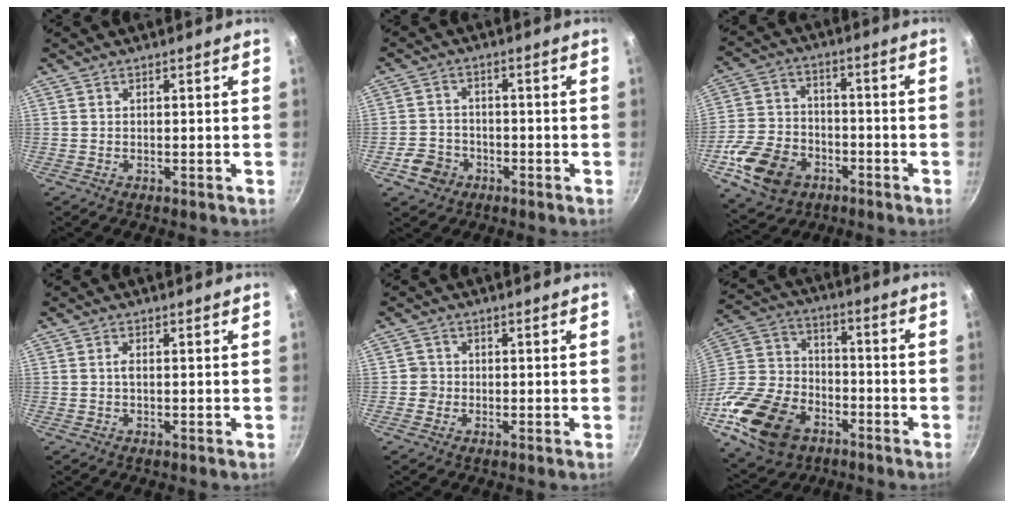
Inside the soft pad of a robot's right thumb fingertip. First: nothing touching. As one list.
[{"total": 5.5, "force": [-2.6, 4.5, 1.6], "torque": [-0.013, 0.019, -0.043]}, {"total": 14.4, "force": [-6.4, 10.4, 7.6], "torque": [-0.132, 0.028, -0.113]}, {"total": 1.1, "force": [0.0, 0.5, 1.0], "torque": [-0.018, 0.001, 0.000]}, {"total": 2.1, "force": [-0.5, 2.0, 0.1], "torque": [0.014, 0.009, -0.013]}, {"total": 22.7, "force": [-10.7, 15.1, 13.2], "torque": [-0.287, 0.044, -0.194]}]